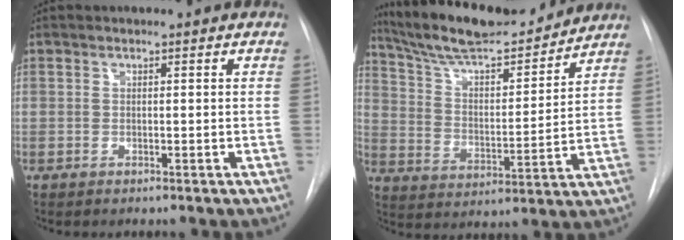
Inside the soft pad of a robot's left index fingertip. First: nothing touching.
{"total": 18.4, "force": [16.5, 3.1, 7.5], "torque": [-0.130, 0.009, 0.270]}